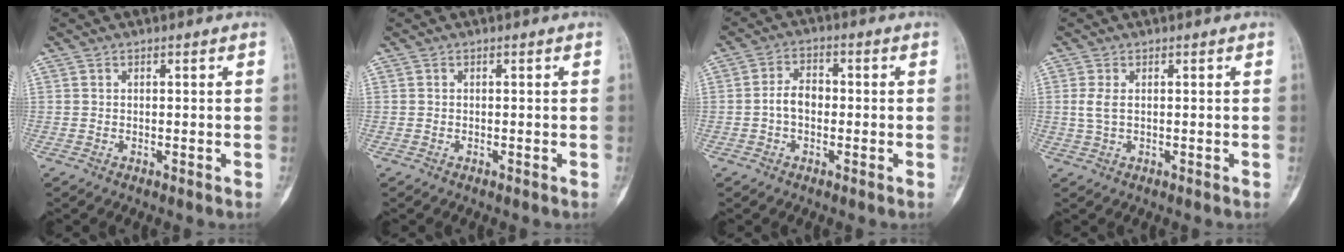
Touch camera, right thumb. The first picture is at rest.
{"total": 0.0}
{"total": 4.6, "force": [-0.7, 3.1, 3.3], "torque": [-0.048, 0.019, -0.020]}
{"total": 2.3, "force": [0.5, 1.1, 1.9], "torque": [-0.055, 0.003, 0.015]}